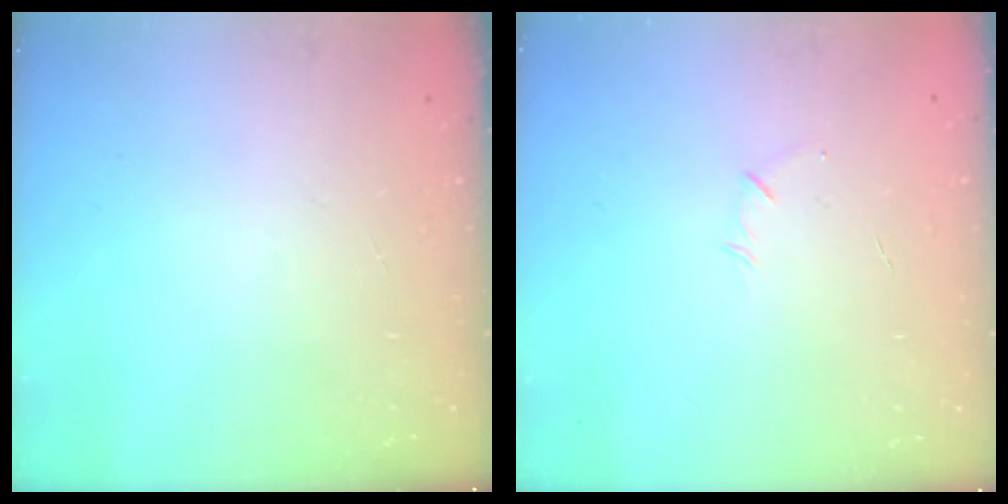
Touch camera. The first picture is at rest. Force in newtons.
{"total": 4.5, "press": 4.3, "slide": 1.2}